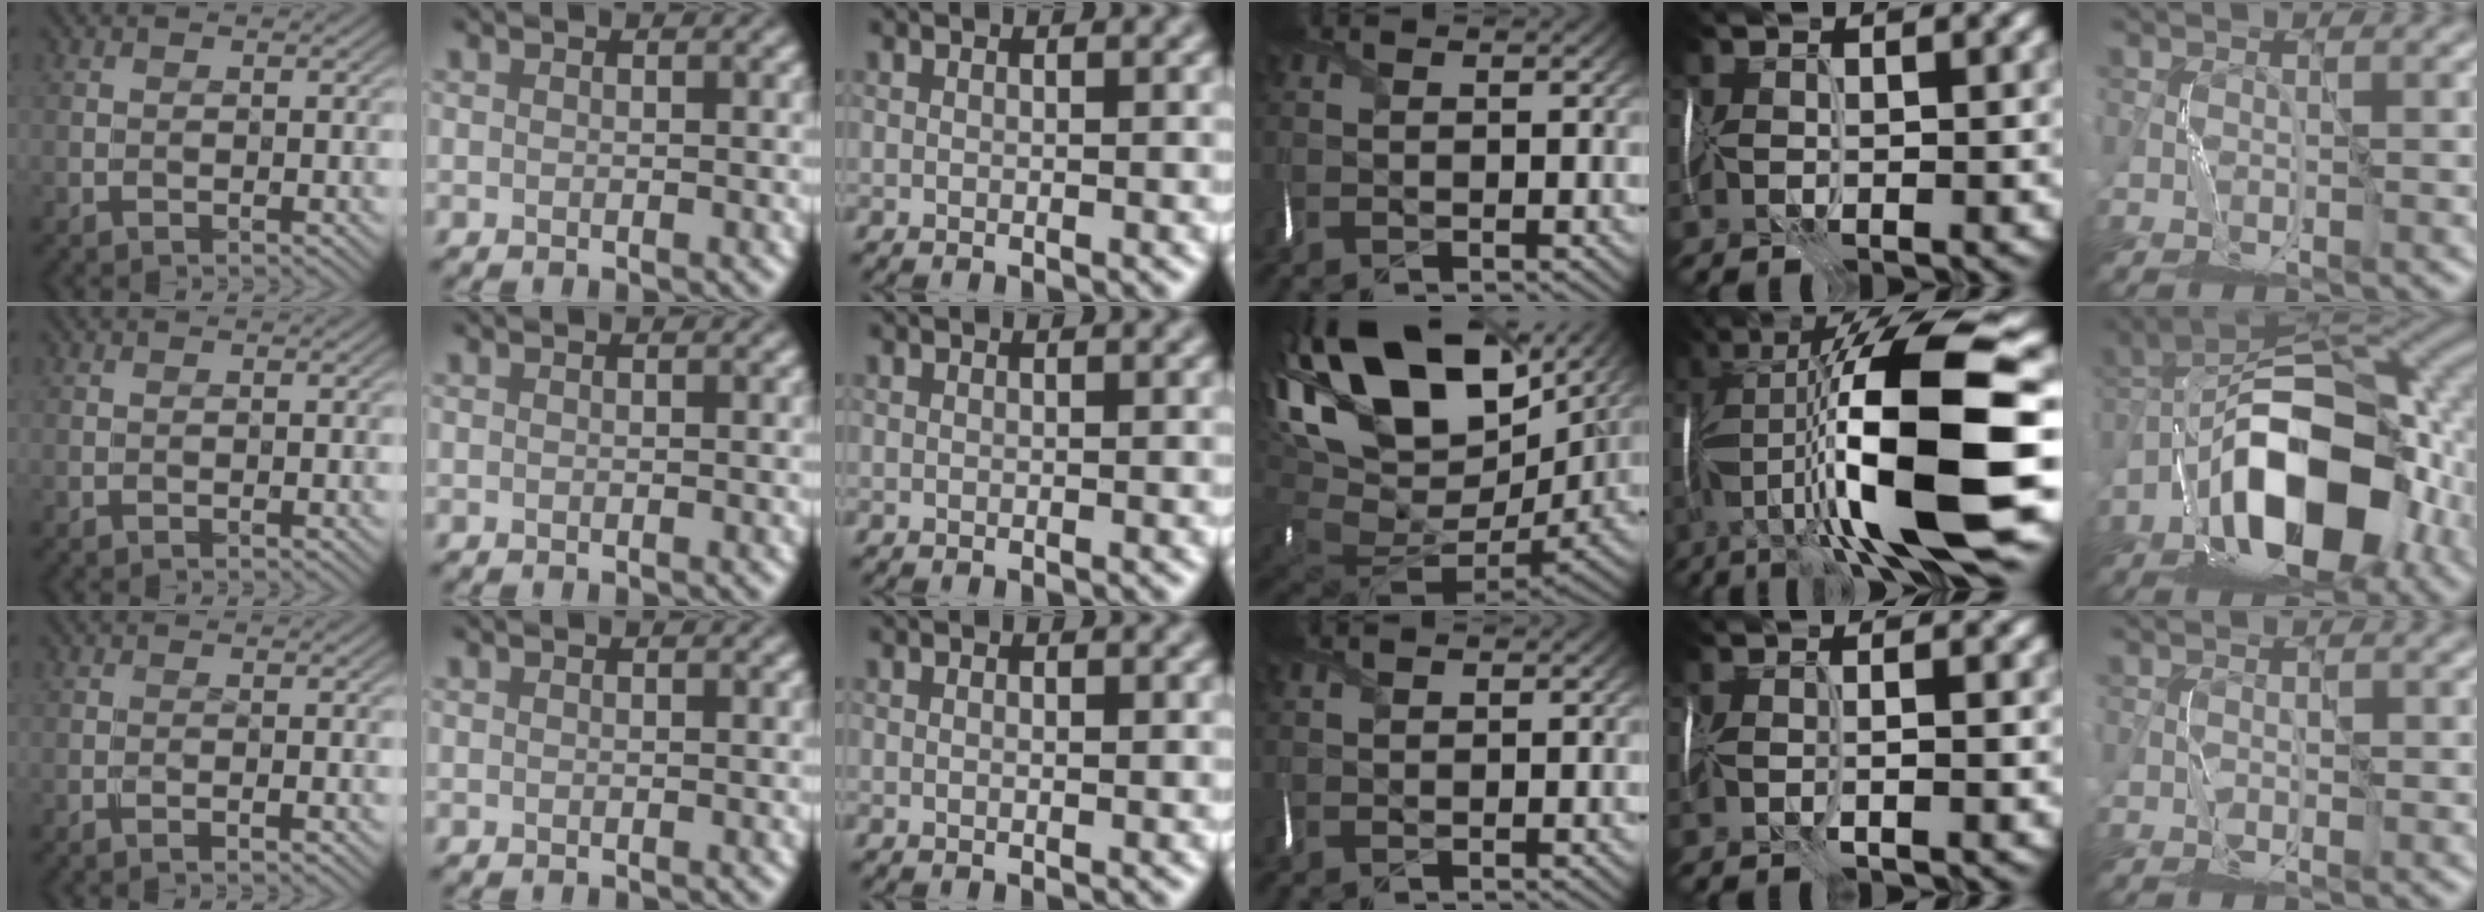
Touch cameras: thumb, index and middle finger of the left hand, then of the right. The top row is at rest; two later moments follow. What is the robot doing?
{"motion": "wrap", "object": "ribbon"}